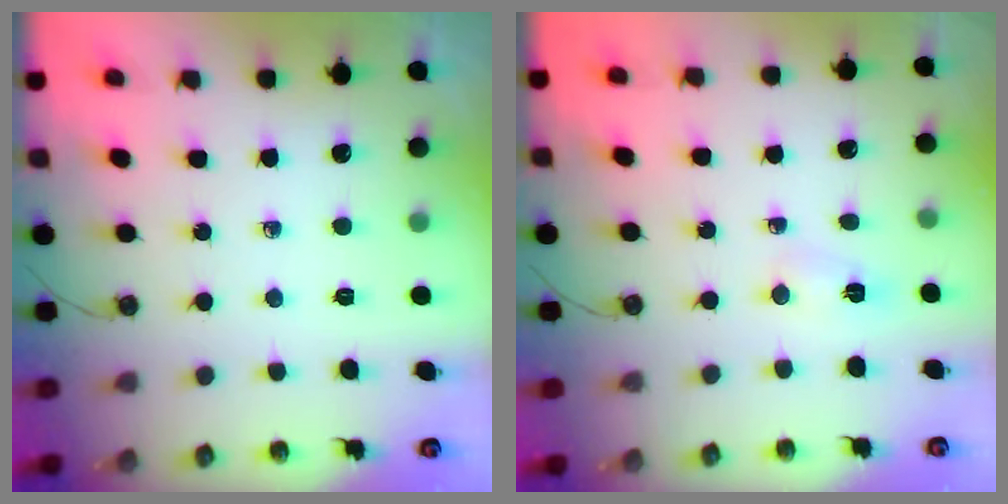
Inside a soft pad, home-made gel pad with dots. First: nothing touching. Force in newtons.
{"total": 2.7, "press": 2.7, "slide": 0.4}